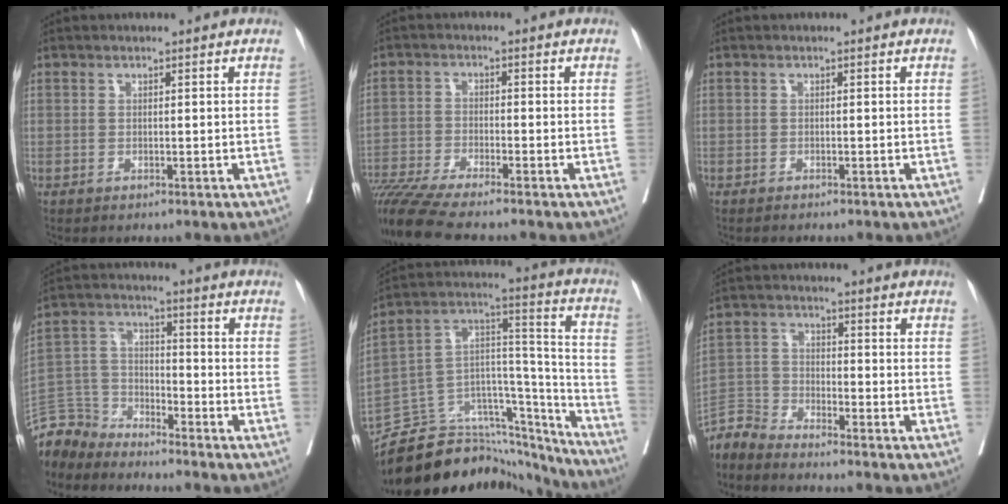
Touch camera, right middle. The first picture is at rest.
{"total": 11.1, "force": [-9.5, -0.3, 5.6], "torque": [-0.099, -0.028, -0.165]}
{"total": 1.3, "force": [-1.1, 0.0, 0.6], "torque": [-0.009, 0.000, -0.016]}
{"total": 7.3, "force": [-7.2, 1.4, -0.6], "torque": [0.012, 0.015, -0.147]}
{"total": 26.5, "force": [-23.7, 8.8, 7.7], "torque": [-0.126, 0.047, -0.358]}
{"total": 7.3, "force": [-7.3, -0.2, 0.6], "torque": [-0.010, 0.001, -0.147]}